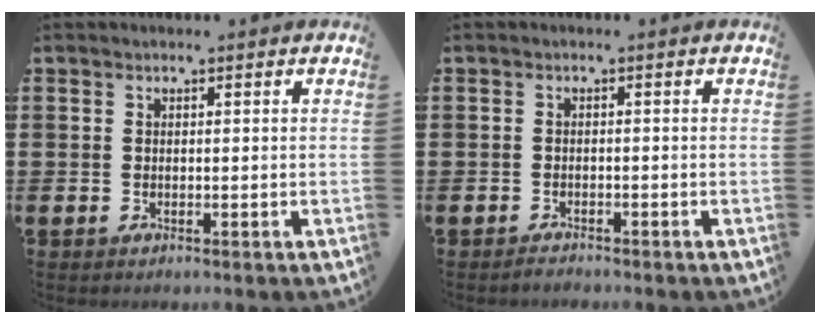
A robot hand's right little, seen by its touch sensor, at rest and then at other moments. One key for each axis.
{"total": 0.7, "fx": -0.7, "fy": 0.1, "fz": 0.1, "tx": -0.005, "ty": -0.002, "tz": -0.014}